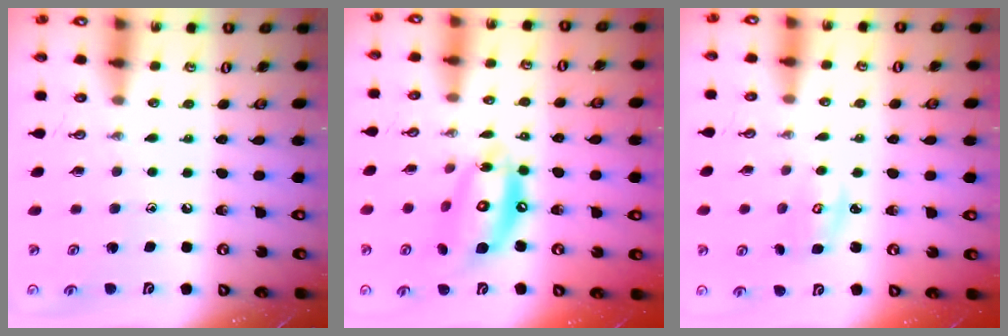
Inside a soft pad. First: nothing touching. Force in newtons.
{"total": 14.9, "press": 14.8, "slide": 1.4}
{"total": 3.1, "press": 3.1, "slide": 0.2}